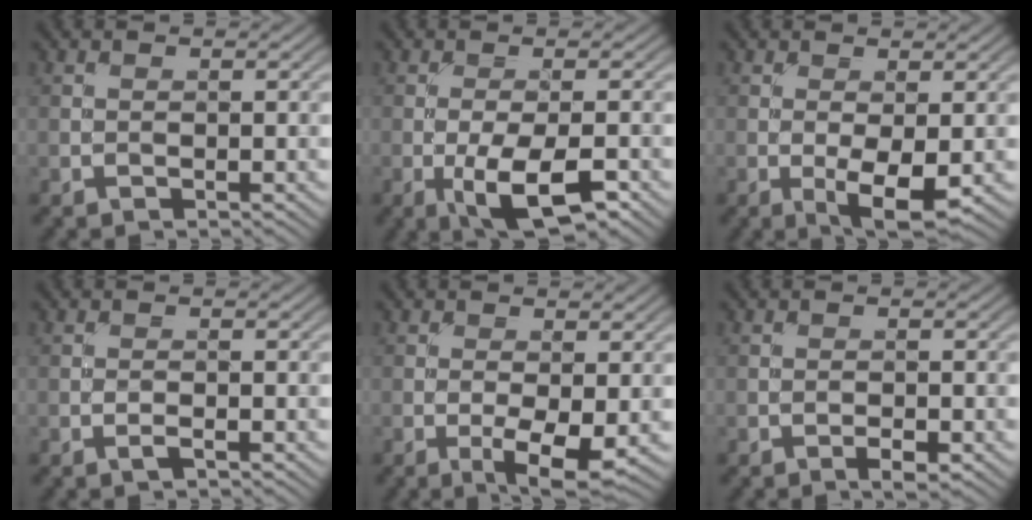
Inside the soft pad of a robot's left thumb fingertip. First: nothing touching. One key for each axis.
{"total": 6.8, "fx": -2.8, "fy": 2.3, "fz": 5.8, "tx": -0.105, "ty": -0.002, "tz": -0.046}
{"total": 4.3, "fx": -0.9, "fy": 1.5, "fz": 4.0, "tx": -0.071, "ty": -0.006, "tz": -0.014}
{"total": 0.9, "fx": -0.5, "fy": 0.2, "fz": 0.7, "tx": -0.016, "ty": 0.001, "tz": -0.011}
{"total": 4.6, "fx": -1.4, "fy": 1.5, "fz": 4.1, "tx": -0.072, "ty": -0.006, "tz": -0.022}
{"total": 1.6, "fx": -0.9, "fy": 0.6, "fz": 1.3, "tx": -0.021, "ty": 0.001, "tz": -0.017}